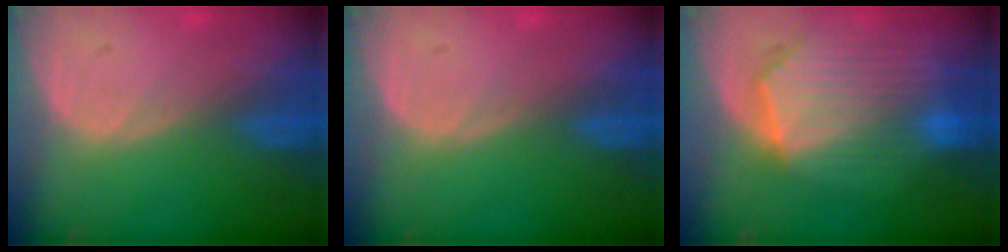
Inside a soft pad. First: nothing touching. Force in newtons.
{"total": 0.0}
{"total": 10.2, "press": 8.9, "slide": 5.0}